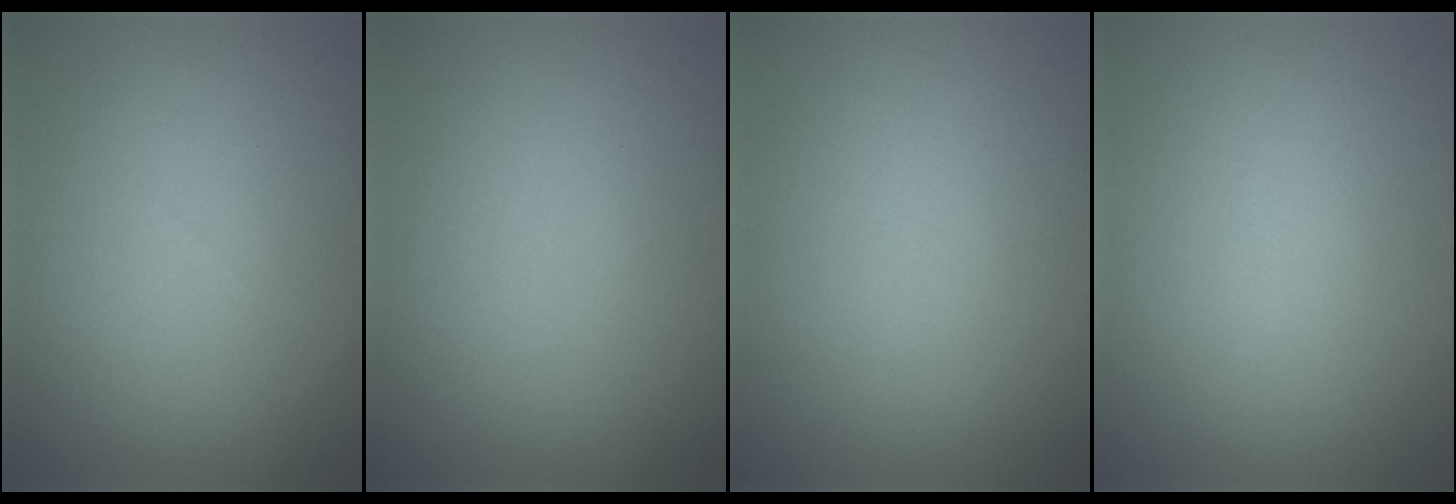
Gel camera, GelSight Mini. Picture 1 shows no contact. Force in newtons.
{"total": 0.0}
{"total": 0.0}
{"total": 0.0}